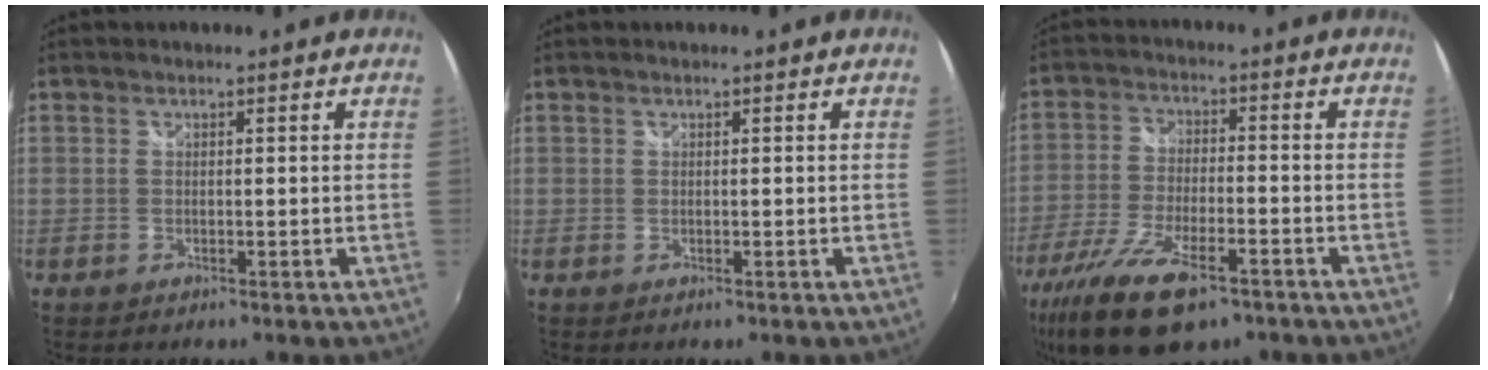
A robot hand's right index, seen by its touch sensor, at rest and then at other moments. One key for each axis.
{"total": 0.0}
{"total": 16.3, "fx": -10.6, "fy": 5.8, "fz": 10.9, "tx": -0.238, "ty": -0.047, "tz": -0.192}